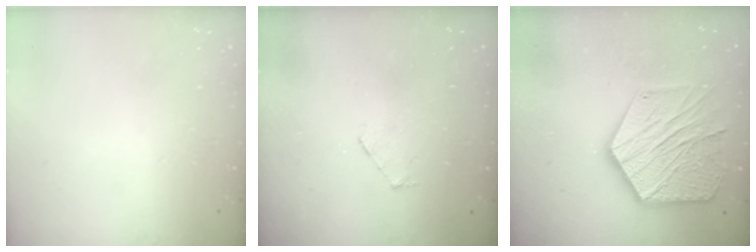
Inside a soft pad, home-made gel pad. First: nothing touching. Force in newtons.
{"total": 3.8, "press": 3.8, "slide": 0.4}
{"total": 22.6, "press": 22.5, "slide": 2.0}